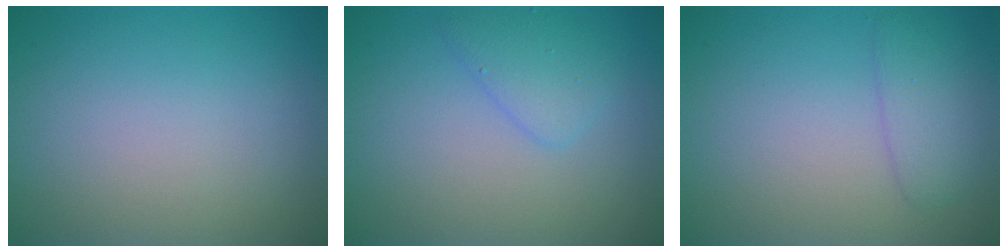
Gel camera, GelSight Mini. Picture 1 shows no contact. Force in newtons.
{"total": 2.1, "press": 2.1, "slide": 0.2}
{"total": 2.3, "press": 2.3, "slide": 0.1}